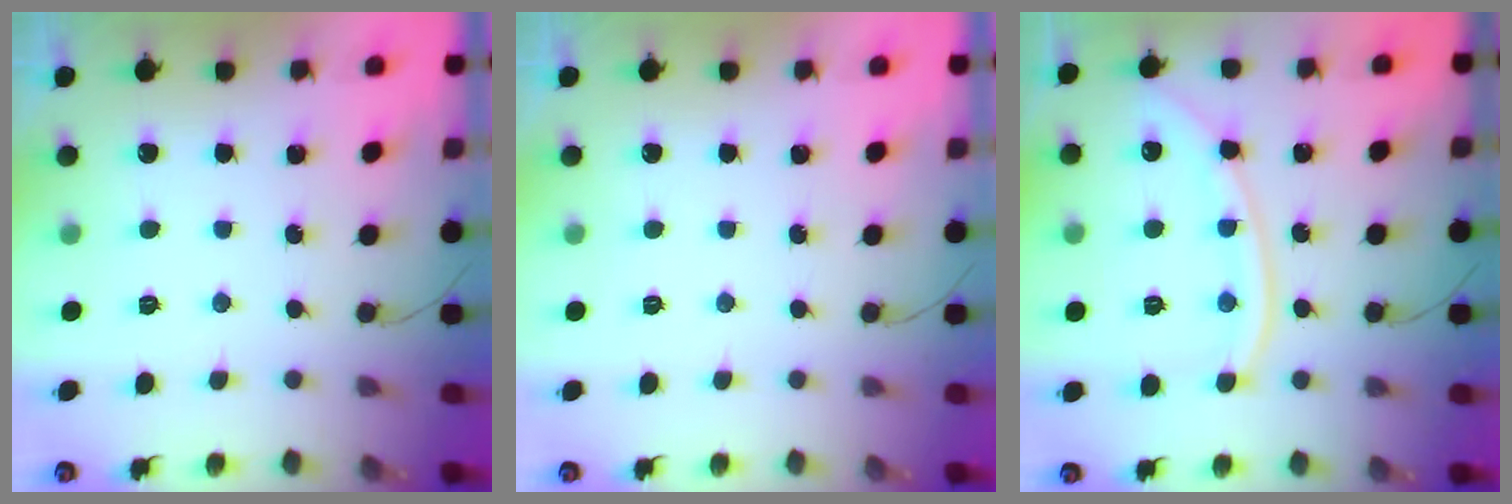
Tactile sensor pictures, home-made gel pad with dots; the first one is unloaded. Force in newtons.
{"total": 0.0}
{"total": 12.8, "press": 12.7, "slide": 1.5}